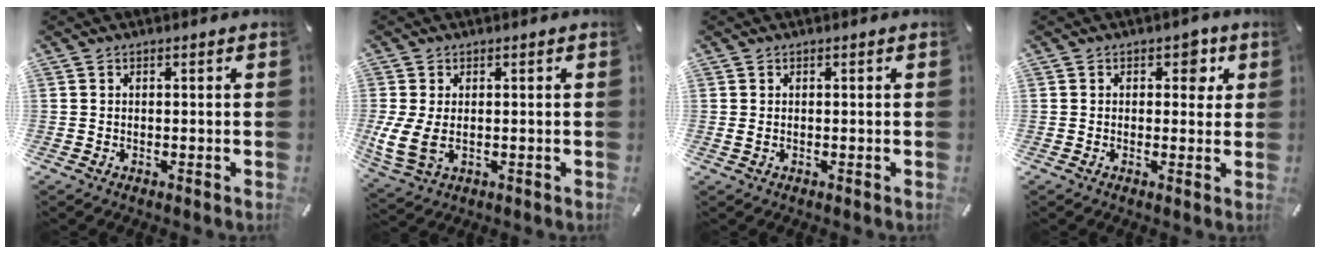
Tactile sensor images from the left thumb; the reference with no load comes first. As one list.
[{"total": 7.0, "force": [-0.1, 4.8, 5.0], "torque": [-0.113, -0.004, -0.002]}, {"total": 0.8, "force": [-0.1, 0.6, 0.6], "torque": [-0.012, 0.002, -0.002]}, {"total": 3.8, "force": [1.1, 2.8, 2.3], "torque": [-0.011, -0.005, 0.007]}]